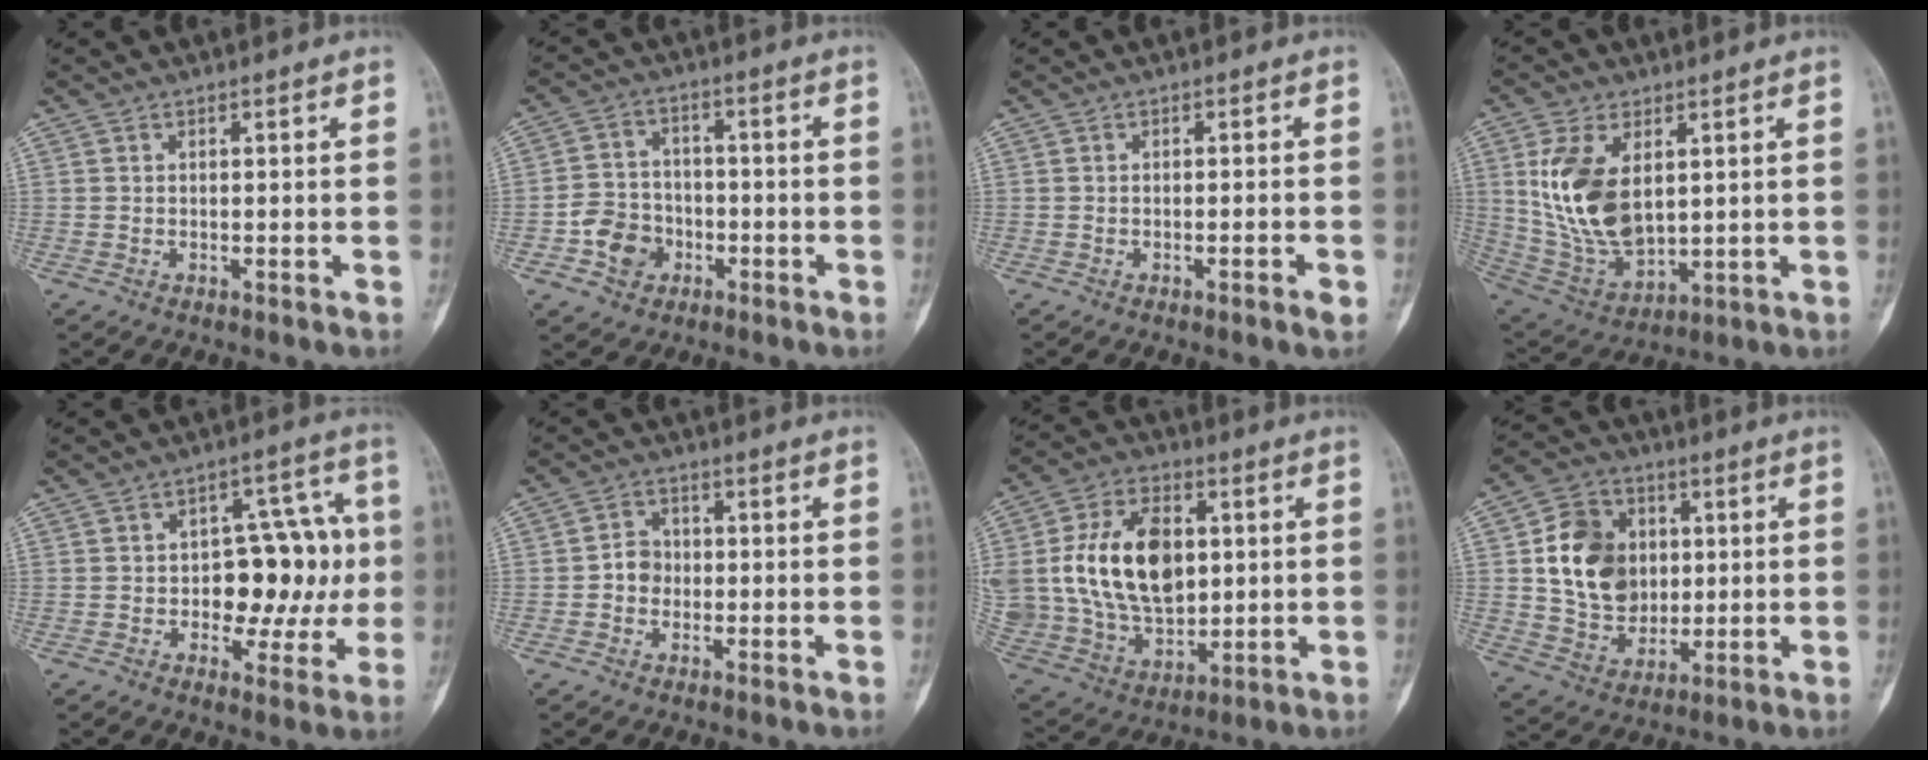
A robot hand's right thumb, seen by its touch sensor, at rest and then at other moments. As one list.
[{"total": 7.6, "force": [-3.1, 6.3, 3.0], "torque": [-0.027, 0.024, -0.054]}, {"total": 2.1, "force": [-1.1, 0.1, 1.8], "torque": [-0.032, 0.002, -0.016]}, {"total": 15.7, "force": [3.5, 9.0, 12.4], "torque": [-0.231, -0.018, 0.086]}, {"total": 13.7, "force": [-0.6, 8.2, 10.9], "torque": [-0.090, 0.036, -0.003]}, {"total": 3.6, "force": [-0.6, 3.2, 1.6], "torque": [-0.007, 0.012, -0.020]}, {"total": 22.6, "force": [3.3, 15.0, 16.6], "torque": [-0.303, -0.003, 0.076]}, {"total": 15.1, "force": [2.3, 12.1, 8.8], "torque": [-0.116, -0.003, 0.048]}]